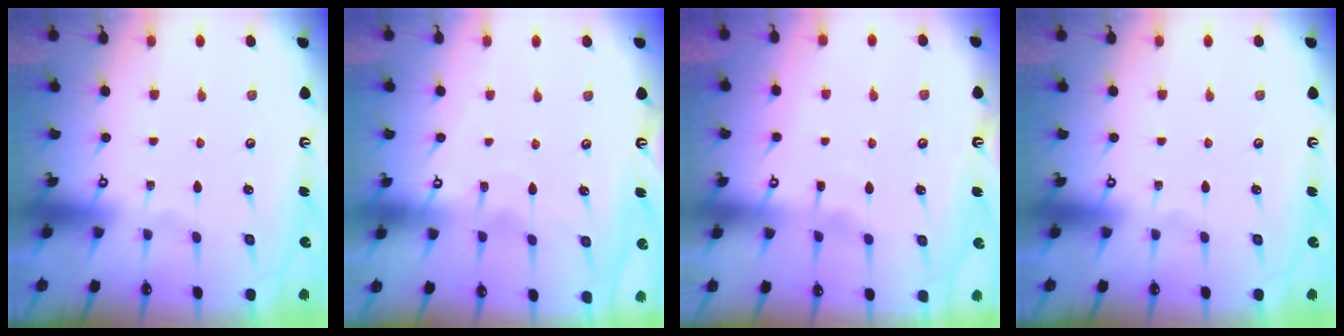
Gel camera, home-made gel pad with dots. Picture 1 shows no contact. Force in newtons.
{"total": 7.0, "press": 7.0, "slide": 0.5}
{"total": 3.3, "press": 3.3, "slide": 0.4}
{"total": 0.0}